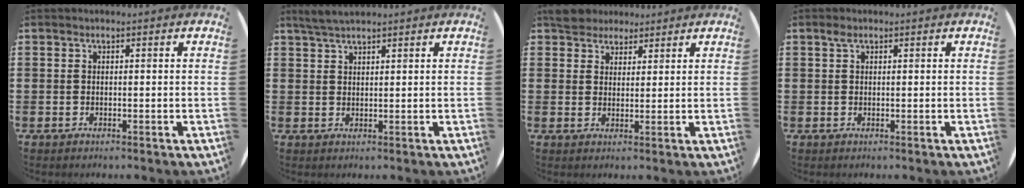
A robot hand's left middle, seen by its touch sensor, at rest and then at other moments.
{"total": 2.8, "force": [2.4, 0.4, 1.3], "torque": [-0.029, 0.004, 0.045]}
{"total": 4.0, "force": [3.7, 1.6, 0.3], "torque": [-0.010, -0.002, 0.071]}
{"total": 0.9, "force": [0.5, 0.5, 0.6], "torque": [-0.006, 0.001, 0.006]}